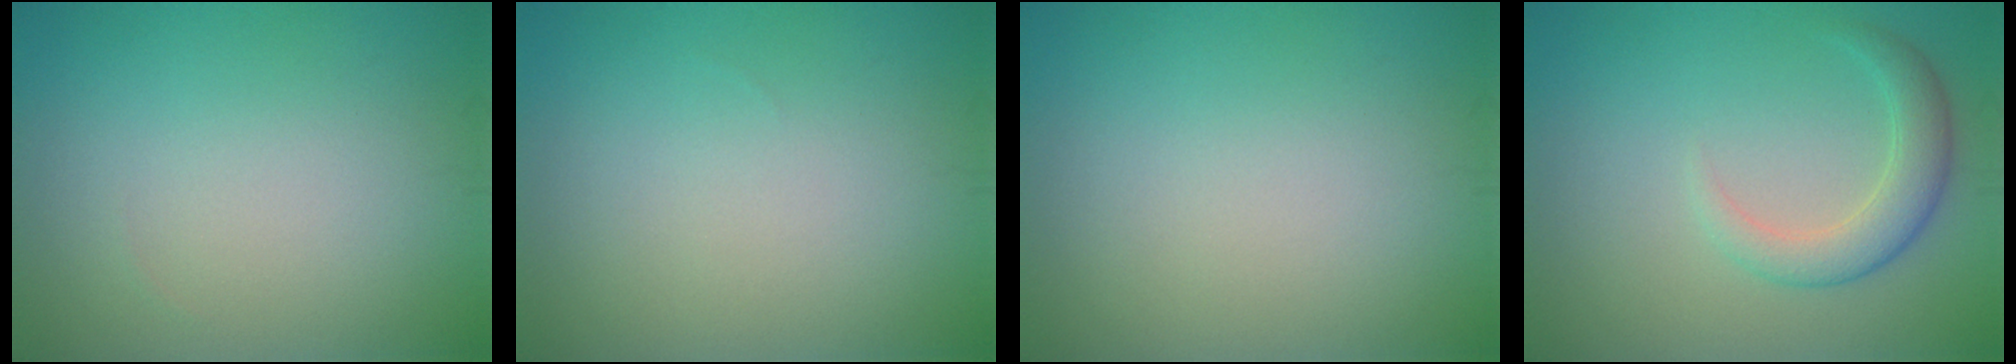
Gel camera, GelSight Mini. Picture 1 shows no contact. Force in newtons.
{"total": 0.0}
{"total": 0.0}
{"total": 3.2, "press": 3.2, "slide": 0.2}